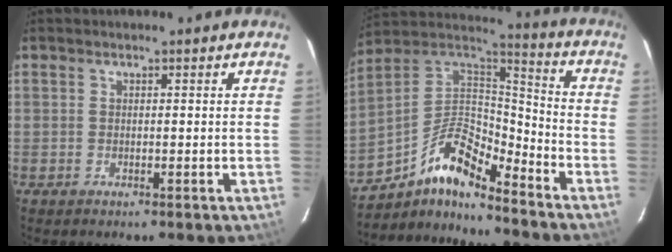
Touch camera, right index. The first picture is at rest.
{"total": 13.6, "force": [-9.5, 4.5, 8.6], "torque": [-0.168, 0.018, -0.185]}